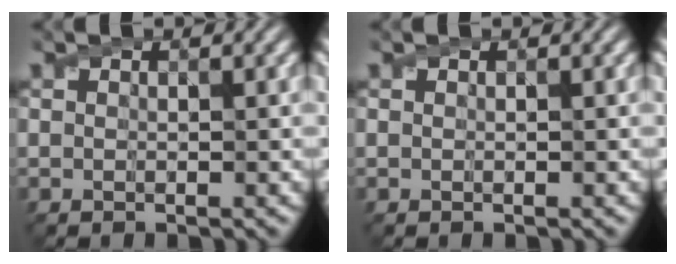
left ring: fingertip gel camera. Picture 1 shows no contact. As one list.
[{"total": 0.0}]